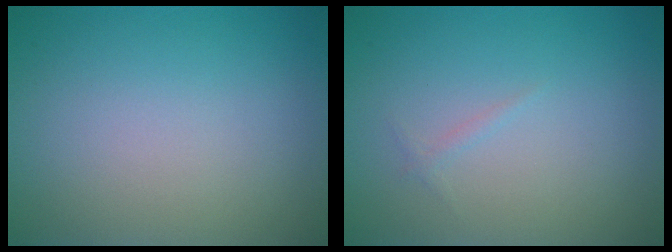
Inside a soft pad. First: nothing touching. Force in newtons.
{"total": 0.5, "press": 0.5, "slide": 0.0}